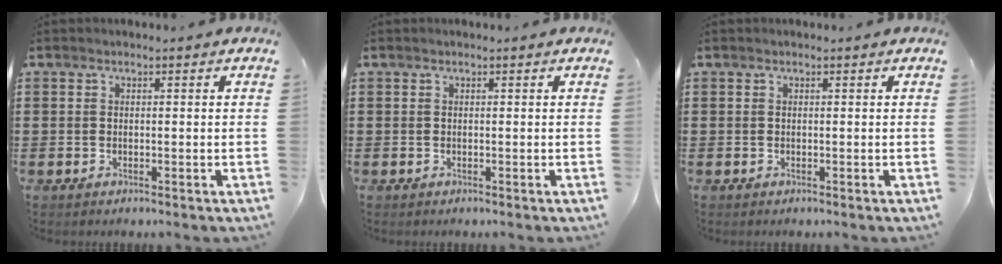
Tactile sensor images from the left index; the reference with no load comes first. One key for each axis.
{"total": 0.0}
{"total": 0.0}